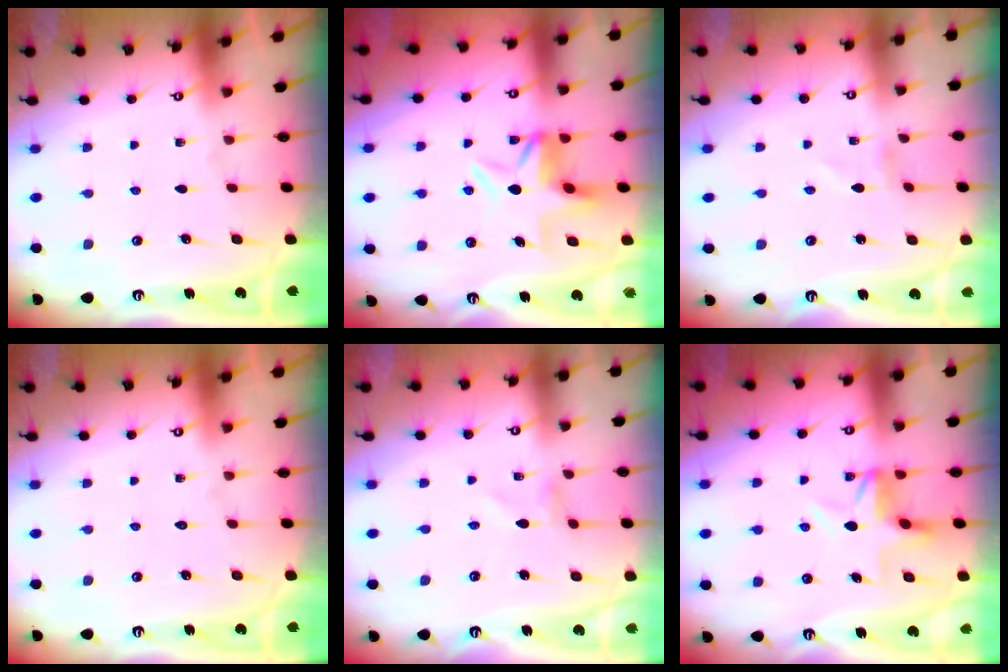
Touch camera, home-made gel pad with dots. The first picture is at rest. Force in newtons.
{"total": 5.5, "press": 5.3, "slide": 1.7}
{"total": 1.3, "press": 1.2, "slide": 0.1}
{"total": 1.8, "press": 1.8, "slide": 0.2}
{"total": 1.0, "press": 1.0, "slide": 0.1}
{"total": 3.9, "press": 3.9, "slide": 0.4}